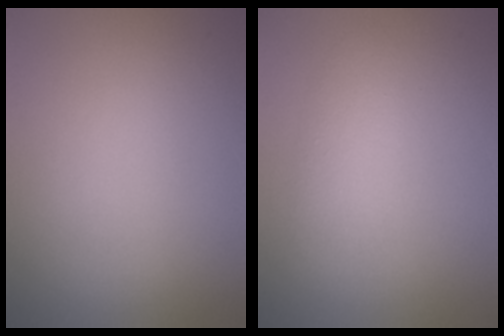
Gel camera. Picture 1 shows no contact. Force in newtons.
{"total": 2.2, "press": 2.2, "slide": 0.1}